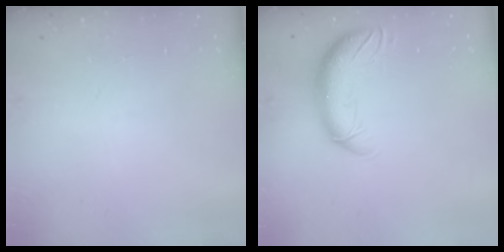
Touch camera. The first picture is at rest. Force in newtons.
{"total": 11.2, "press": 10.9, "slide": 2.4}